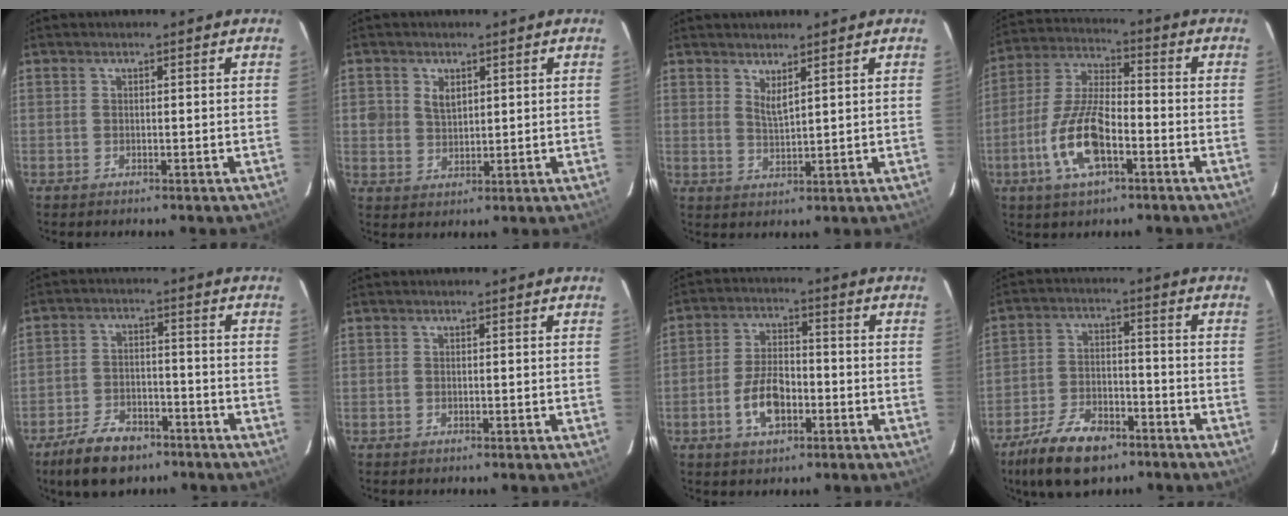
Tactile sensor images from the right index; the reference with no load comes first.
{"total": 4.0, "force": [1.5, 3.3, 1.7], "torque": [-0.030, 0.005, 0.033]}
{"total": 2.8, "force": [2.2, 0.3, 1.8], "torque": [-0.033, -0.006, 0.037]}
{"total": 13.1, "force": [-5.1, 4.9, 11.1], "torque": [-0.239, -0.003, -0.097]}
{"total": 10.4, "force": [-7.5, 5.1, 5.2], "torque": [-0.129, 0.003, -0.123]}
{"total": 0.0}
{"total": 8.2, "force": [-3.0, 4.4, 6.3], "torque": [-0.127, 0.008, -0.049]}
{"total": 13.6, "force": [-9.3, 6.3, 7.6], "torque": [-0.176, -0.009, -0.160]}